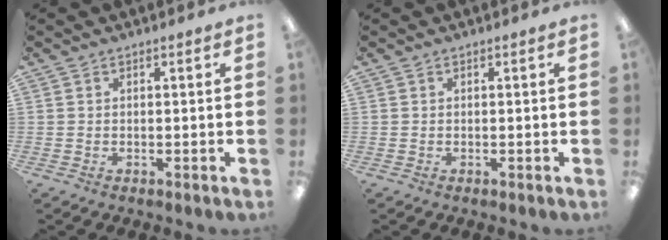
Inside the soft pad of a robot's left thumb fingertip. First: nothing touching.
{"total": 0.0}